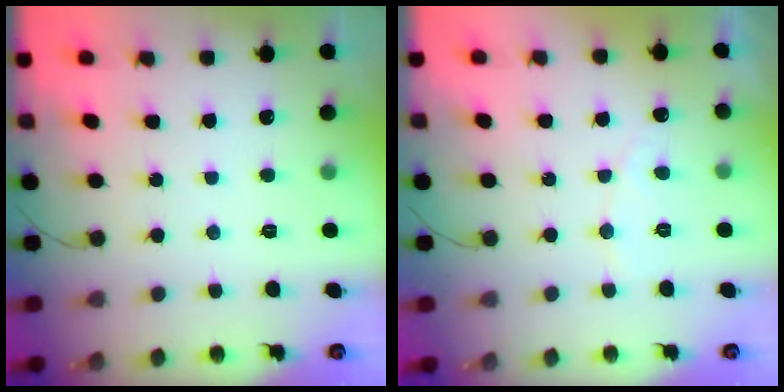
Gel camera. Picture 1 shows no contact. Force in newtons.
{"total": 3.8, "press": 3.8, "slide": 0.3}